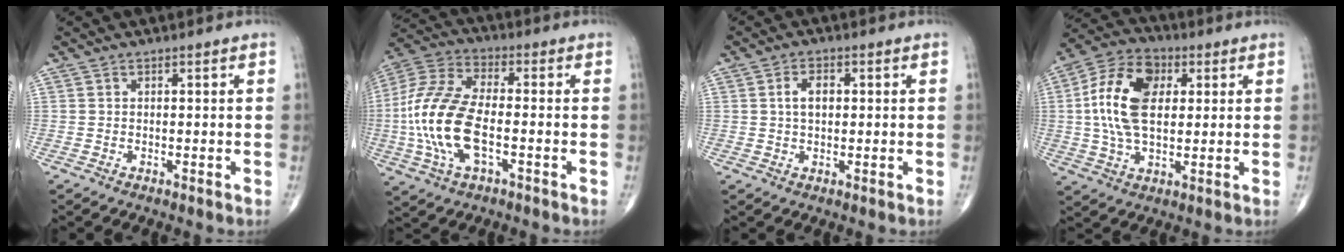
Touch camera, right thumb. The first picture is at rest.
{"total": 17.2, "force": [-3.1, 8.1, 14.9], "torque": [-0.331, 0.020, -0.060]}
{"total": 3.8, "force": [0.6, 2.3, 3.0], "torque": [-0.049, 0.005, 0.008]}
{"total": 15.0, "force": [2.3, 9.0, 11.8], "torque": [-0.220, 0.012, 0.037]}